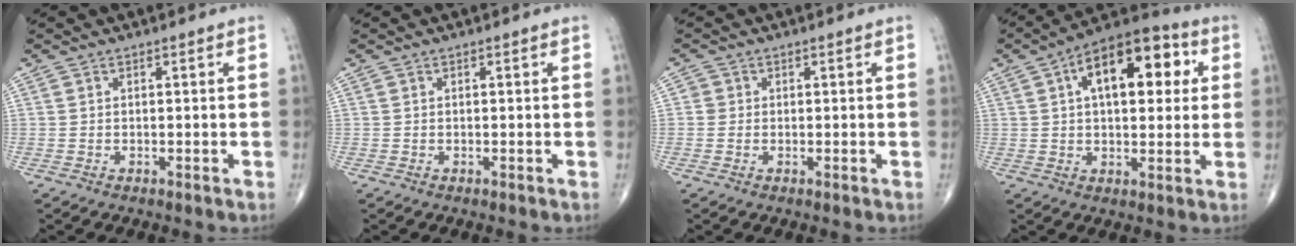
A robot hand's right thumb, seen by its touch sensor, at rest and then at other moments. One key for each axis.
{"total": 0.0}
{"total": 1.3, "fx": 0.0, "fy": 1.2, "fz": 0.1, "tx": 0.007, "ty": 0.004, "tz": -0.002}
{"total": 17.2, "fx": 4.8, "fy": 8.8, "fz": 14.0, "tx": -0.175, "ty": 0.022, "tz": 0.064}